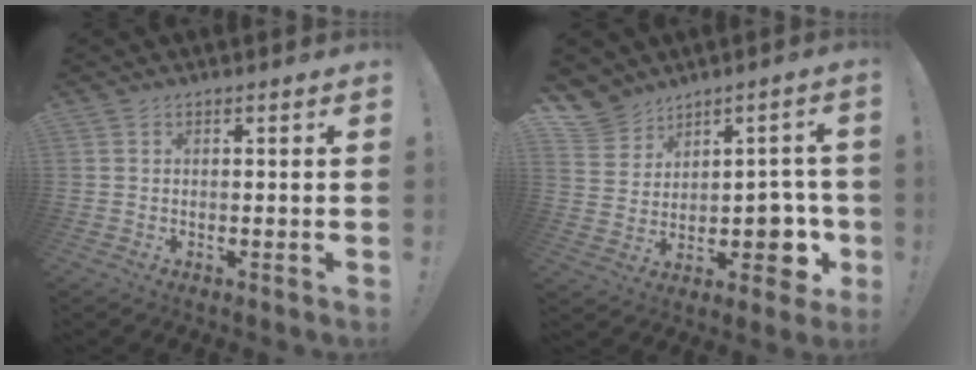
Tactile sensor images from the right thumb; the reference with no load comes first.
{"total": 9.8, "force": [2.8, 8.4, 4.3], "torque": [-0.053, -0.024, 0.072]}